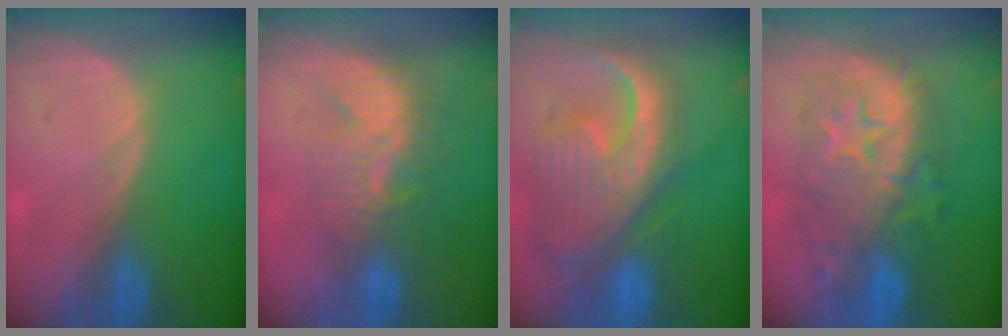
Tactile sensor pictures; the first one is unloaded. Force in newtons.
{"total": 7.8, "press": 7.5, "slide": 2.0}
{"total": 13.0, "press": 11.2, "slide": 6.6}
{"total": 11.2, "press": 11.1, "slide": 0.8}